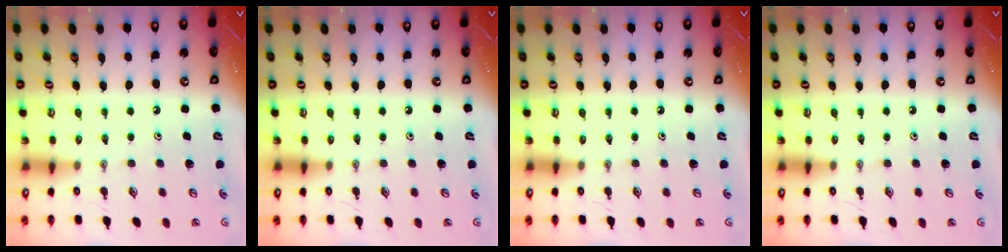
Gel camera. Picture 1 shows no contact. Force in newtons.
{"total": 0.0}
{"total": 0.0}
{"total": 0.0}